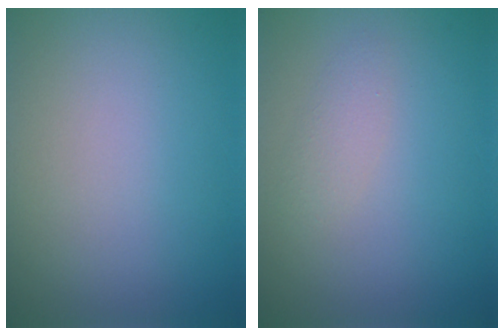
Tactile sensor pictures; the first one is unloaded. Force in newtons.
{"total": 1.4, "press": 1.4, "slide": 0.1}